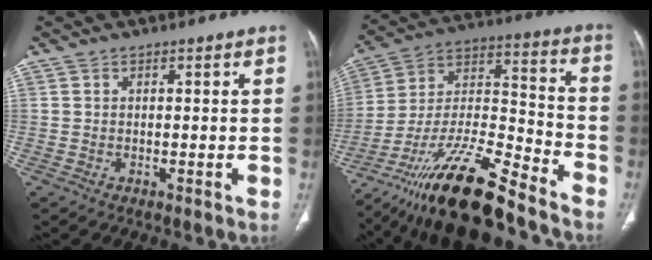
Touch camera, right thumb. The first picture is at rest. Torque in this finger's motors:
{"motor_torque": [3.26, 0.59, 1.07, -1.70, 0.19]}